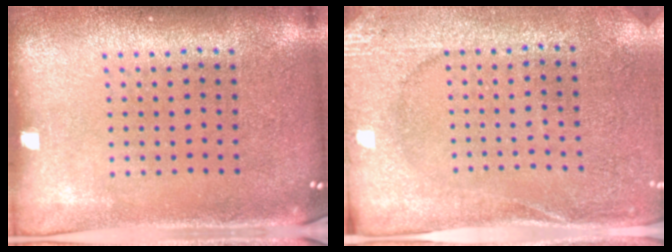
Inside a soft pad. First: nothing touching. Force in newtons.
{"total": 2.6, "press": 2.5, "slide": 0.7}